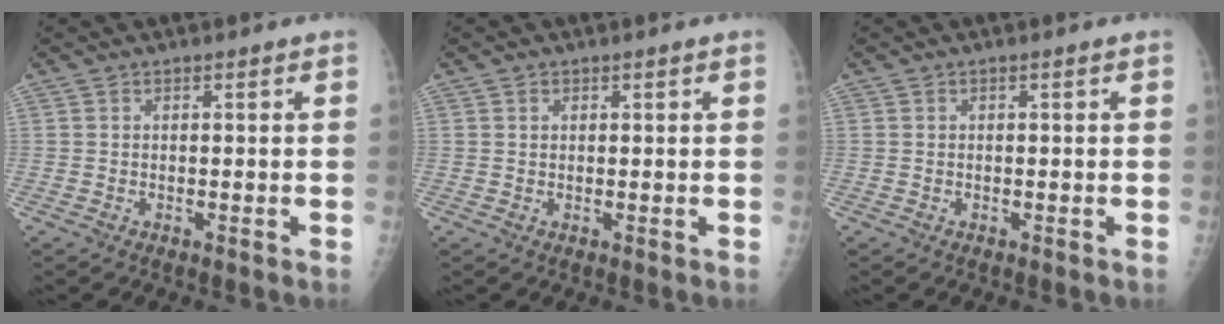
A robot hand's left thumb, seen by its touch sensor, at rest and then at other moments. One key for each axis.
{"total": 1.0, "fx": 0.5, "fy": 0.8, "fz": 0.3, "tx": 0.003, "ty": 0.001, "tz": 0.008}
{"total": 0.0}